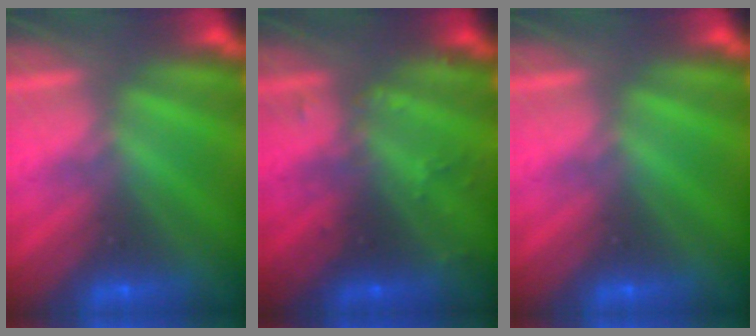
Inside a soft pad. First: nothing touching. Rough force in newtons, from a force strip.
{"total": 2.4}
{"total": 0.0}